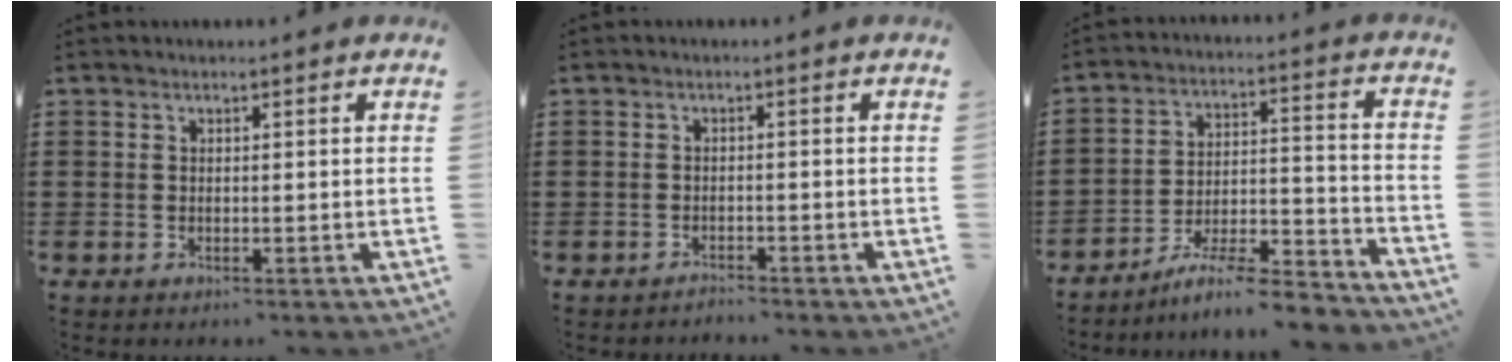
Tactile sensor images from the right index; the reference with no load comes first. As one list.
[{"total": 1.5, "force": [-1.5, -0.1, -0.2], "torque": [-0.001, 0.003, -0.033]}, {"total": 8.0, "force": [-7.1, 0.4, 3.7], "torque": [-0.056, 0.003, -0.137]}]